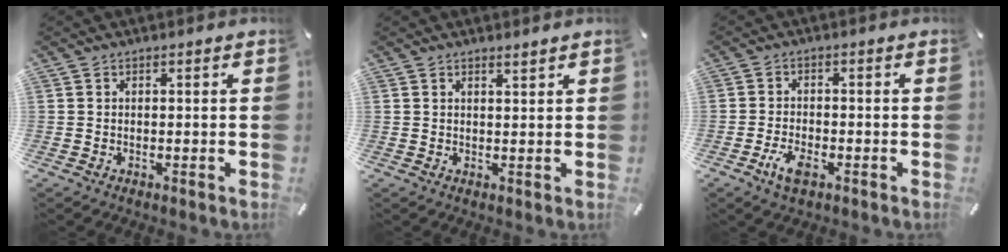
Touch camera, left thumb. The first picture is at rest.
{"total": 1.4, "force": [1.3, 0.1, 0.6], "torque": [-0.012, -0.003, 0.024]}
{"total": 4.4, "force": [-2.4, 2.1, 3.0], "torque": [-0.075, 0.001, -0.048]}